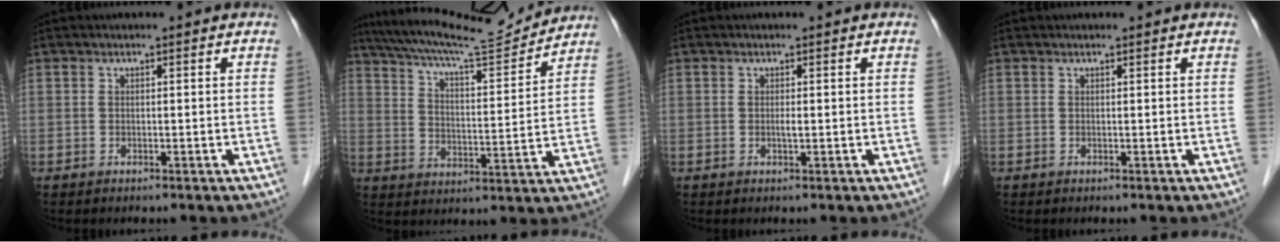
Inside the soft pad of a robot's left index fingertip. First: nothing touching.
{"total": 15.5, "force": [14.7, 0.3, 5.1], "torque": [-0.096, -0.001, 0.226]}
{"total": 0.7, "force": [0.0, 0.0, 0.7], "torque": [-0.015, -0.001, -0.001]}
{"total": 0.7, "force": [0.7, 0.1, 0.1], "torque": [-0.003, 0.012, 0.012]}